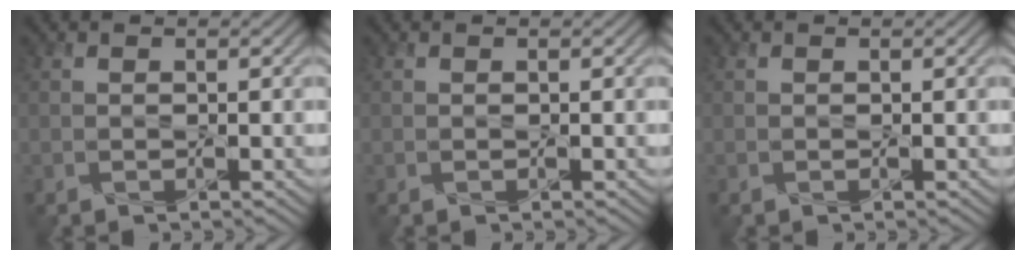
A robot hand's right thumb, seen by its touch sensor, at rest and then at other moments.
{"total": 0.0}
{"total": 0.0}